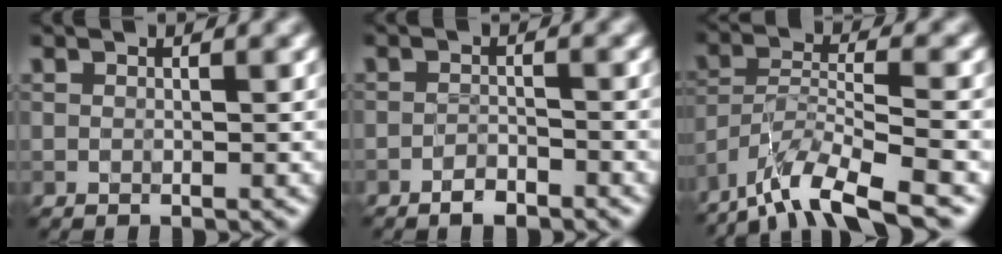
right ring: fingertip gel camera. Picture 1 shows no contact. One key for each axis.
{"total": 1.8, "fx": -1.5, "fy": 0.5, "fz": 0.8, "tx": -0.012, "ty": 0.002, "tz": -0.031}
{"total": 8.5, "fx": -7.0, "fy": 1.4, "fz": 4.7, "tx": -0.082, "ty": 0.000, "tz": -0.135}